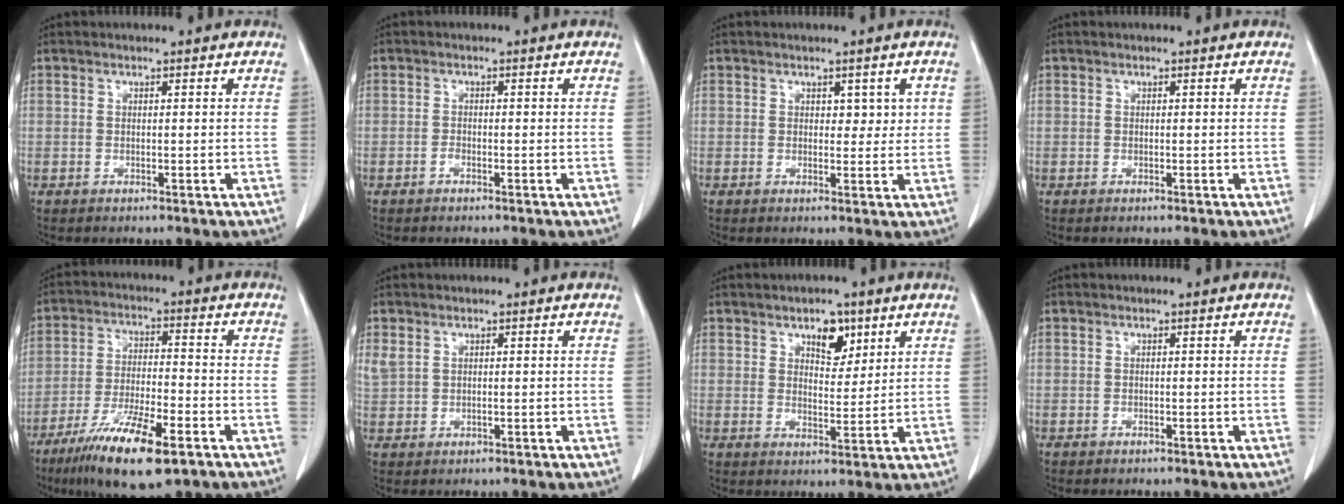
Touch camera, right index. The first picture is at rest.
{"total": 0.6, "force": [-0.4, 0.2, 0.4], "torque": [-0.005, 0.002, -0.006]}
{"total": 2.3, "force": [0.9, 1.5, 1.5], "torque": [-0.012, -0.002, 0.012]}
{"total": 0.0}
{"total": 13.4, "force": [-8.0, 2.3, 10.5], "torque": [-0.195, -0.027, -0.136]}
{"total": 2.1, "force": [0.9, 1.4, 1.2], "torque": [-0.042, 0.015, 0.028]}
{"total": 5.1, "force": [3.0, 2.6, 3.2], "torque": [-0.046, 0.001, 0.047]}
{"total": 0.0}